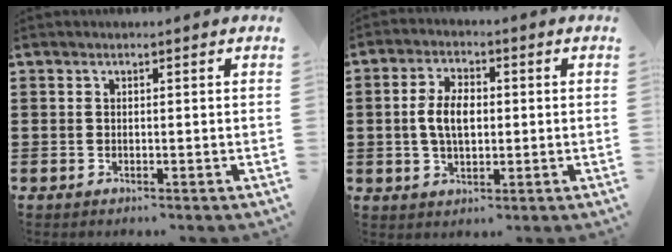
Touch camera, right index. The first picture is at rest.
{"total": 5.8, "force": [0.0, 3.1, 4.9], "torque": [-0.109, 0.005, -0.007]}